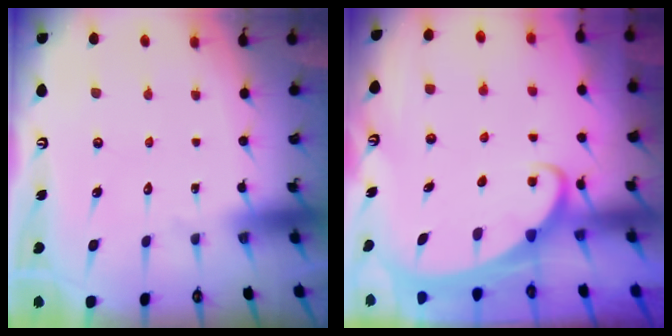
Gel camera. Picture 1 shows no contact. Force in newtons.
{"total": 2.2, "press": 2.1, "slide": 0.2}